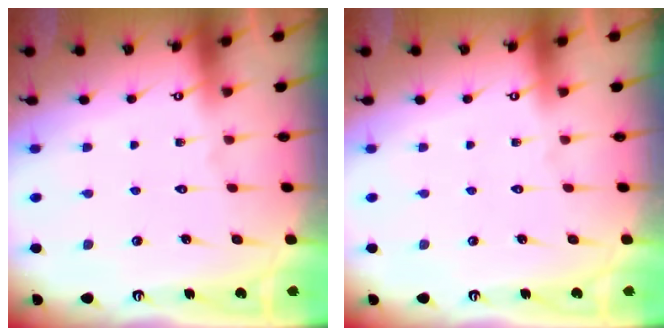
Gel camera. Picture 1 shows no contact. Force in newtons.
{"total": 0.0}